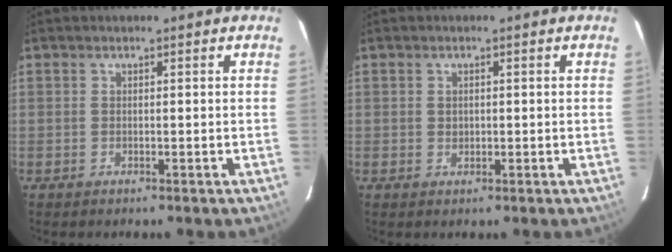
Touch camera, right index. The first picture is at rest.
{"total": 1.3, "force": [0.1, 1.1, 0.6], "torque": [-0.009, 0.003, 0.003]}